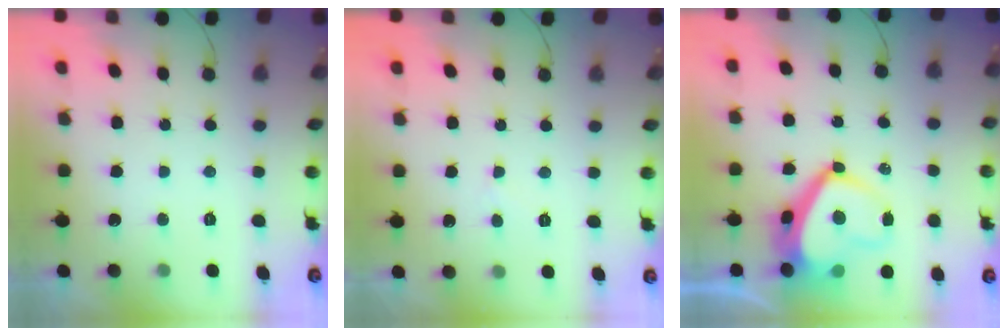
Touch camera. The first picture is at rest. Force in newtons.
{"total": 2.3, "press": 2.3, "slide": 0.3}
{"total": 11.1, "press": 10.8, "slide": 2.2}